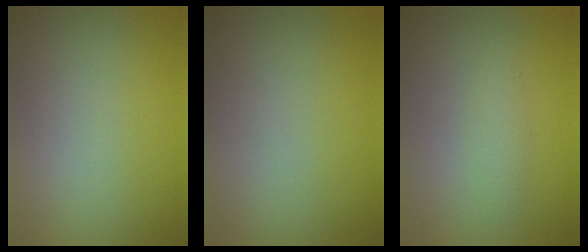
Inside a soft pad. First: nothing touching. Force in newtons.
{"total": 0.0}
{"total": 1.1, "press": 1.1, "slide": 0.1}